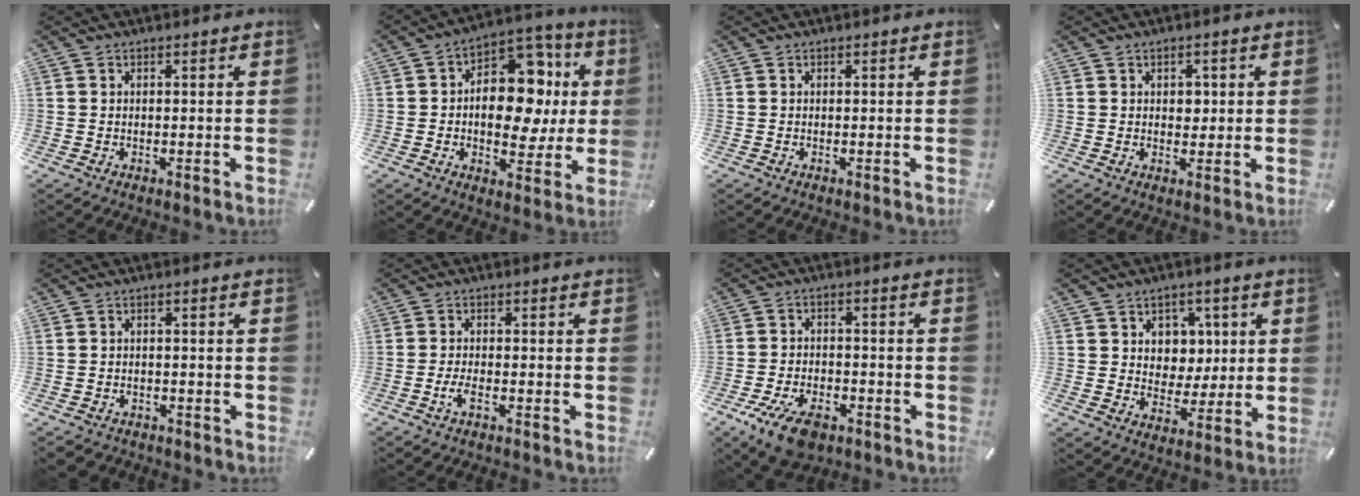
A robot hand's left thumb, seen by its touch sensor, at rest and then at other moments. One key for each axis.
{"total": 16.6, "fx": 1.0, "fy": 11.5, "fz": 11.9, "tx": -0.156, "ty": -0.014, "tz": 0.018}
{"total": 0.0}
{"total": 2.5, "fx": 0.4, "fy": 2.2, "fz": 1.2, "tx": -0.002, "ty": -0.005, "tz": -0.001}
{"total": 2.1, "fx": -1.6, "fy": 1.4, "fz": 0.4, "tx": -0.014, "ty": 0.007, "tz": -0.037}
{"total": 3.2, "fx": -2.0, "fy": 0.8, "fz": 2.3, "tx": -0.052, "ty": 0.001, "tz": -0.039}
{"total": 9.0, "fx": -5.3, "fy": 4.9, "fz": 5.4, "tx": -0.116, "ty": 0.020, "tz": -0.097}
{"total": 7.8, "fx": 2.4, "fy": 7.4, "fz": 1.2, "tx": -0.008, "ty": -0.016, "tz": 0.044}